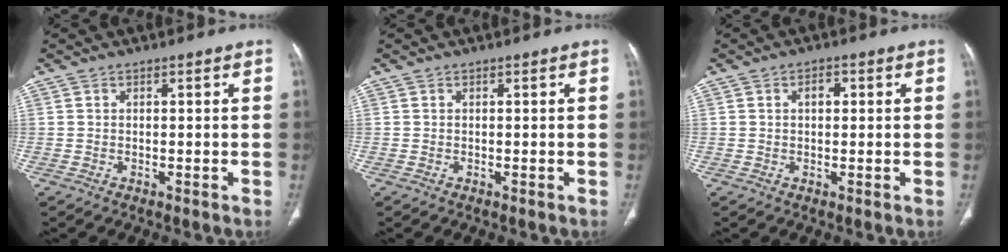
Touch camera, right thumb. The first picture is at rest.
{"total": 0.0}
{"total": 2.0, "force": [0.4, 1.3, 1.5], "torque": [-0.020, 0.007, 0.005]}